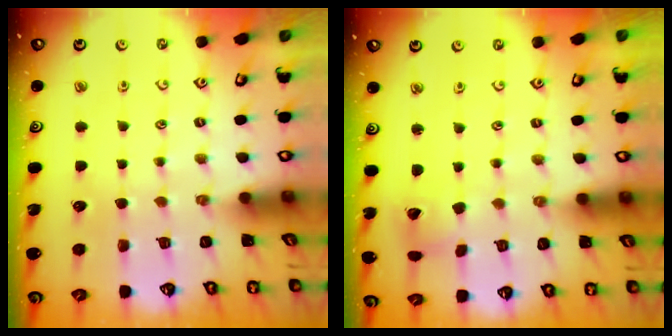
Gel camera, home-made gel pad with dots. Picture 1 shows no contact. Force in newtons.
{"total": 4.9, "press": 4.9, "slide": 0.4}